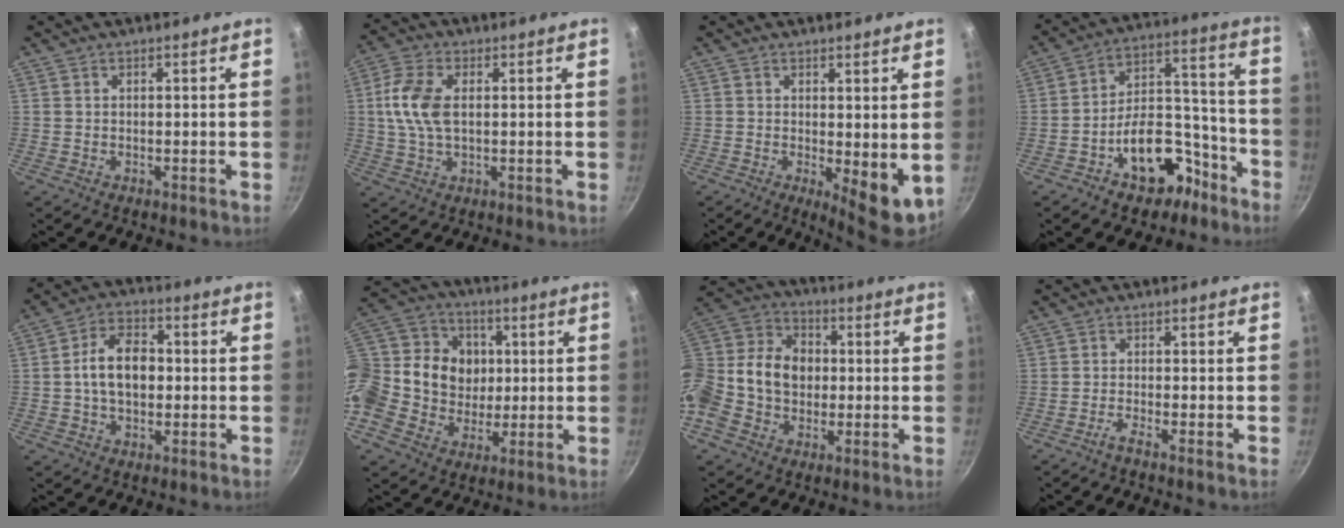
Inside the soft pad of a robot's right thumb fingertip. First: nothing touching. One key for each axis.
{"total": 8.7, "fx": 1.0, "fy": 5.0, "fz": 7.1, "tx": -0.145, "ty": 0.014, "tz": 0.013}
{"total": 7.6, "fx": 0.3, "fy": 3.0, "fz": 6.9, "tx": -0.080, "ty": -0.013, "tz": 0.012}
{"total": 15.3, "fx": -8.4, "fy": 9.1, "fz": 8.9, "tx": -0.085, "ty": 0.096, "tz": -0.118}
{"total": 9.9, "fx": -0.1, "fy": 6.6, "fz": 7.4, "tx": -0.101, "ty": 0.023, "tz": -0.010}
{"total": 23.4, "fx": 0.9, "fy": 20.4, "fz": 11.5, "tx": -0.226, "ty": 0.039, "tz": 0.020}
{"total": 21.0, "fx": -1.8, "fy": 16.7, "fz": 12.6, "tx": -0.245, "ty": 0.056, "tz": -0.043}
{"total": 1.7, "fx": -1.2, "fy": -0.5, "fz": 1.1, "tx": -0.036, "ty": 0.007, "tz": -0.029}